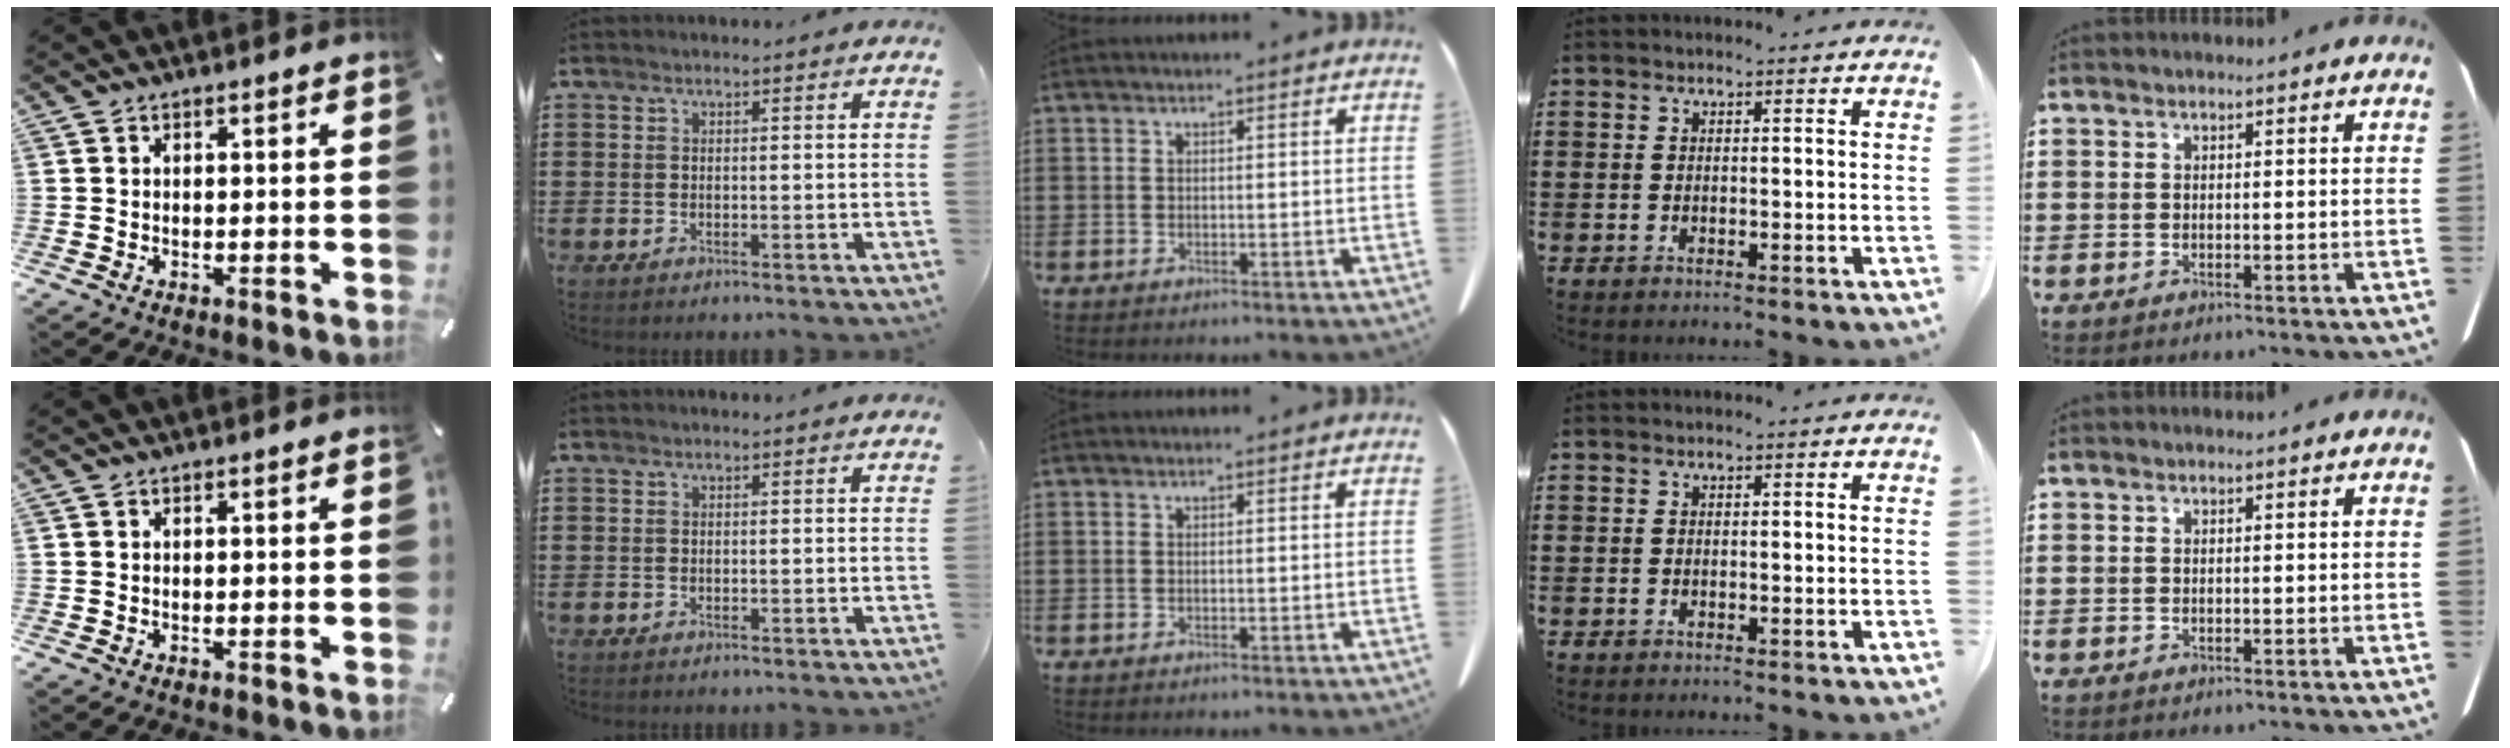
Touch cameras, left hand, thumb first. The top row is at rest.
{}